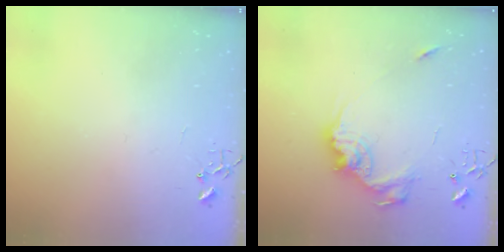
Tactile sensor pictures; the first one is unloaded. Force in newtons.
{"total": 14.8, "press": 14.8, "slide": 0.8}